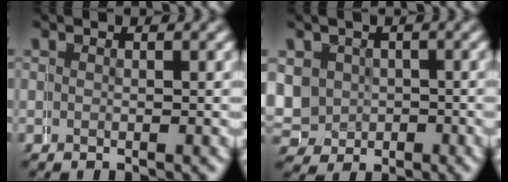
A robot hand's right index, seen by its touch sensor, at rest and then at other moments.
{"total": 5.9, "force": [0.4, 5.9, 0.0], "torque": [-0.011, -0.017, 0.003]}